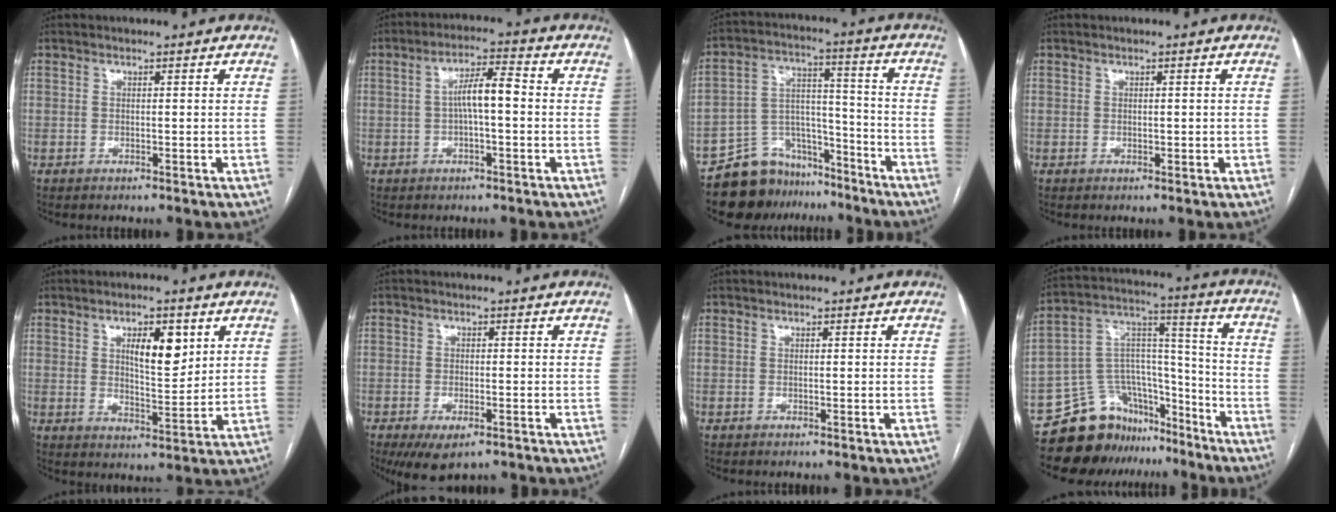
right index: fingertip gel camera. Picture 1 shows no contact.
{"total": 5.9, "force": [-0.1, 1.1, 5.8], "torque": [-0.104, 0.020, -0.003]}
{"total": 11.7, "force": [-10.0, 6.0, 1.6], "torque": [-0.025, 0.059, -0.169]}
{"total": 0.6, "force": [0.0, 0.6, 0.3], "torque": [-0.003, 0.002, 0.001]}
{"total": 7.5, "force": [3.0, 2.5, 6.4], "torque": [-0.102, -0.001, 0.052]}
{"total": 5.7, "force": [-3.6, 2.3, 3.8], "torque": [-0.061, -0.009, -0.052]}
{"total": 0.0}
{"total": 14.9, "force": [-12.2, 8.1, 2.9], "torque": [-0.041, 0.088, -0.202]}